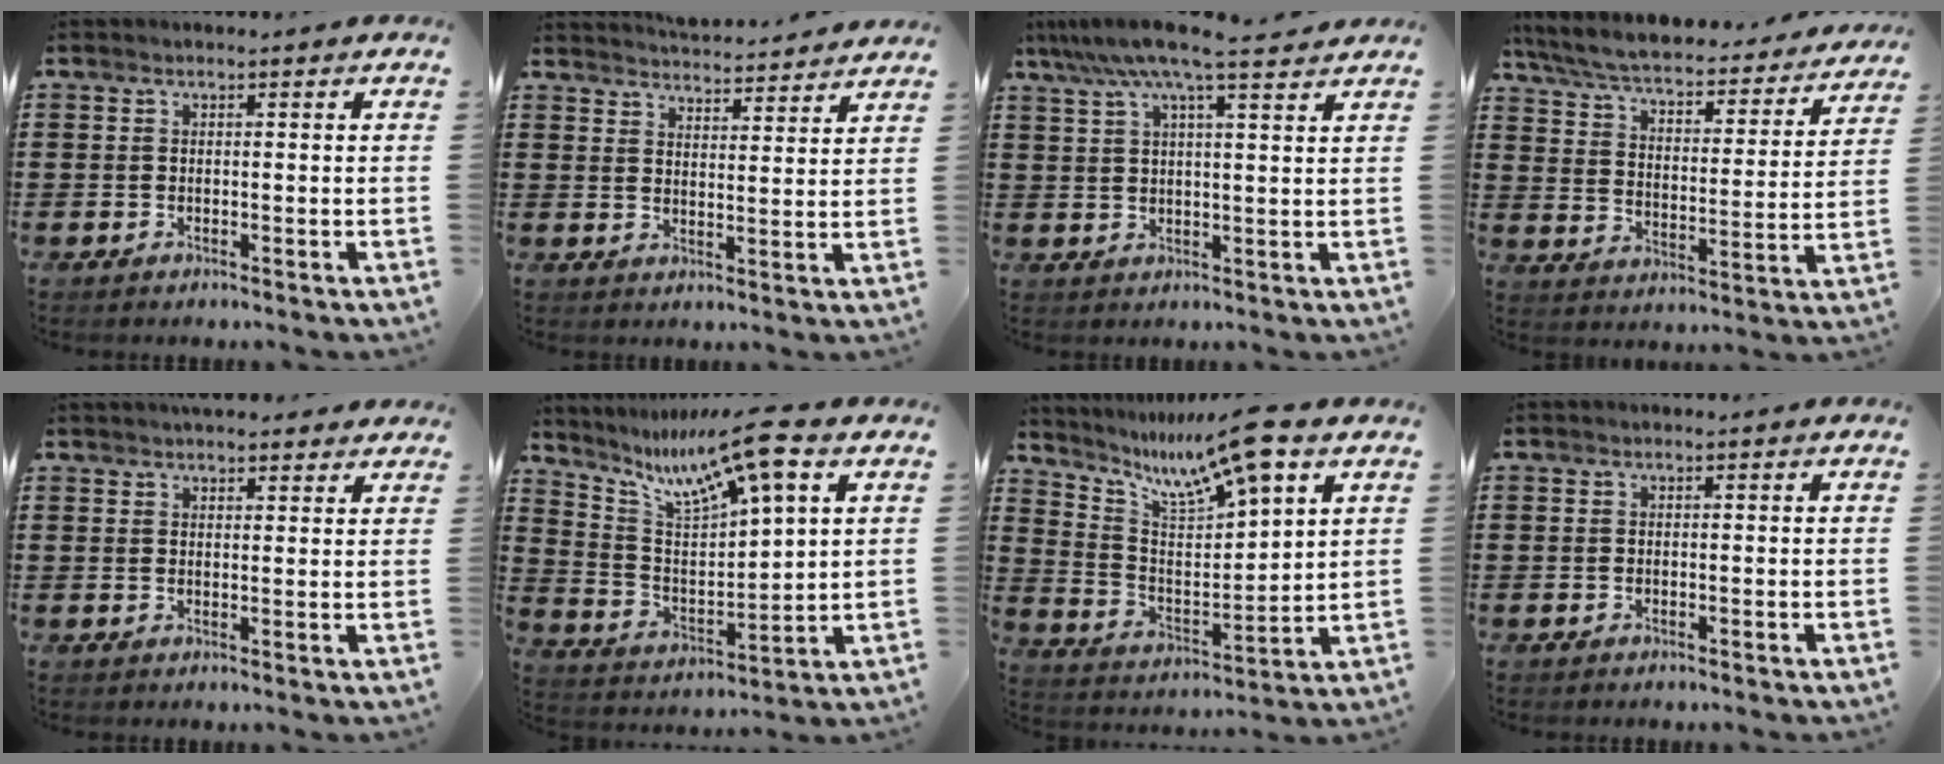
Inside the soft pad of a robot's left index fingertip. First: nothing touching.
{"total": 3.8, "force": [3.8, -0.5, 0.0], "torque": [-0.016, -0.027, 0.066]}
{"total": 8.1, "force": [6.4, 0.4, 4.9], "torque": [-0.114, -0.017, 0.113]}
{"total": 5.3, "force": [4.8, 0.4, 2.2], "torque": [-0.066, -0.039, 0.076]}
{"total": 3.1, "force": [3.0, 0.5, 0.7], "torque": [-0.022, -0.003, 0.057]}
{"total": 10.7, "force": [7.5, 1.0, 7.6], "torque": [-0.164, -0.043, 0.119]}
{"total": 9.9, "force": [7.2, 1.3, 6.6], "torque": [-0.144, -0.040, 0.117]}
{"total": 0.0}